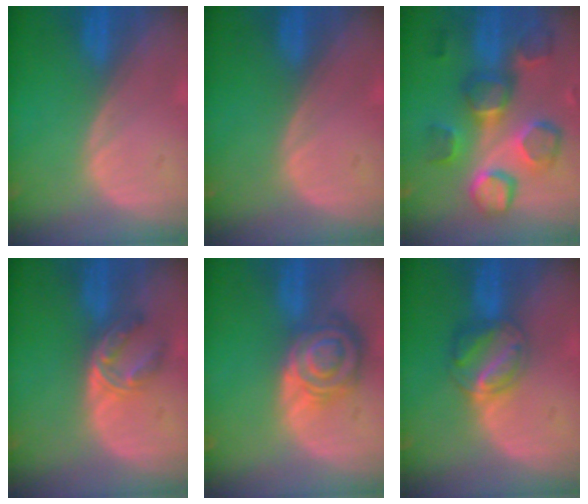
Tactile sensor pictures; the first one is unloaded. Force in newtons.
{"total": 0.0}
{"total": 10.6, "press": 10.3, "slide": 2.2}
{"total": 5.6, "press": 4.6, "slide": 3.2}
{"total": 8.6, "press": 7.5, "slide": 4.2}
{"total": 5.7, "press": 5.5, "slide": 1.6}